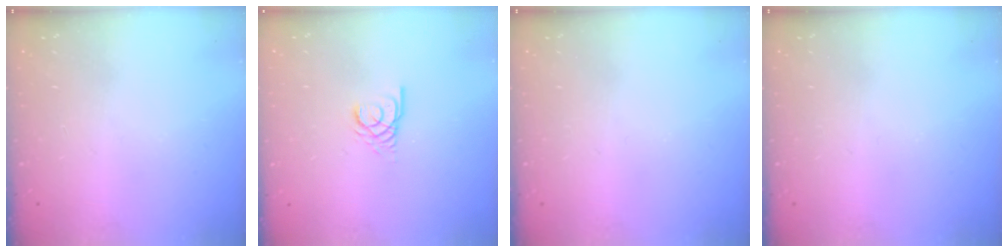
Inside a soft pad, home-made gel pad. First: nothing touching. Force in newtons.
{"total": 2.9, "press": 2.9, "slide": 0.1}
{"total": 0.0}
{"total": 0.0}